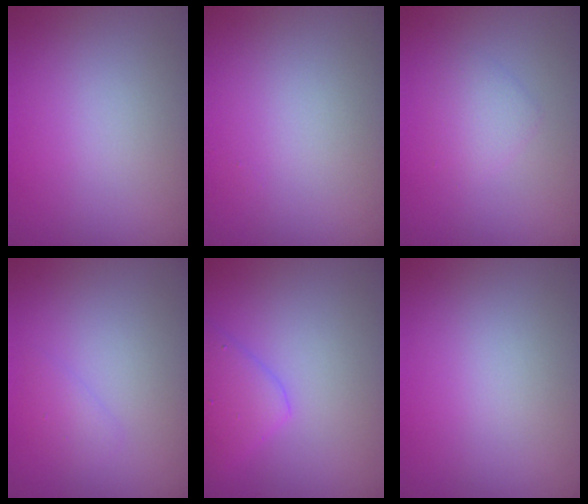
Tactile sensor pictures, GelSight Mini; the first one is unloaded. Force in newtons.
{"total": 0.0}
{"total": 1.5, "press": 1.5, "slide": 0.0}
{"total": 1.1, "press": 1.1, "slide": 0.0}
{"total": 3.0, "press": 3.0, "slide": 0.1}
{"total": 0.0}